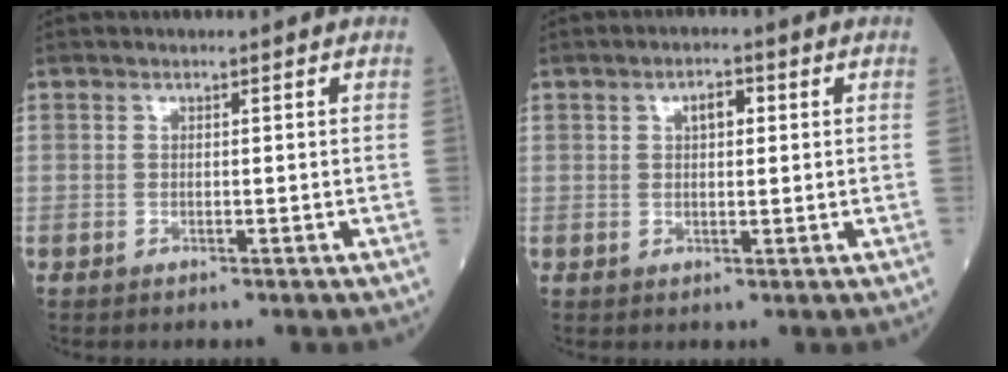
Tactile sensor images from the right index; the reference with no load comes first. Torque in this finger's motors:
{"motor_torque": [0.05, 0.02, 0.02, 0.01]}